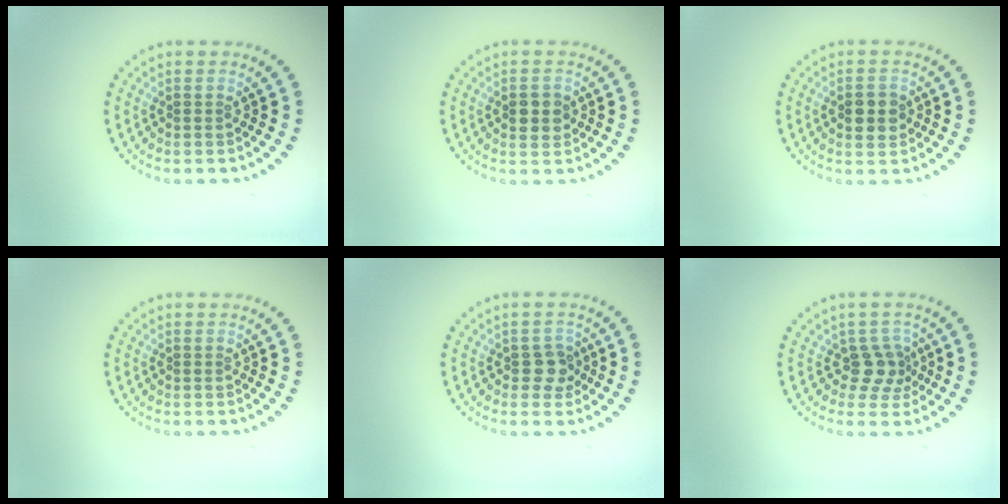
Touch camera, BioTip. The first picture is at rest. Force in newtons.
{"total": 2.1, "press": 2.1, "slide": 0.2}
{"total": 2.8, "press": 2.8, "slide": 0.2}
{"total": 0.0}
{"total": 1.9, "press": 1.8, "slide": 0.6}
{"total": 2.4, "press": 1.8, "slide": 1.6}